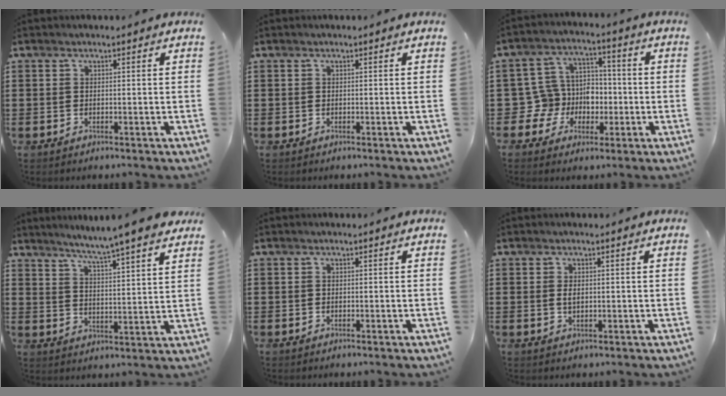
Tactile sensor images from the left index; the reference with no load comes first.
{"total": 0.0}
{"total": 8.8, "force": [-0.6, 8.4, 2.7], "torque": [-0.102, 0.000, -0.007]}
{"total": 5.6, "force": [5.1, -1.1, 2.2], "torque": [-0.066, -0.035, 0.082]}
{"total": 0.0}
{"total": 1.5, "force": [0.3, 0.7, 1.3], "torque": [-0.029, 0.003, 0.004]}